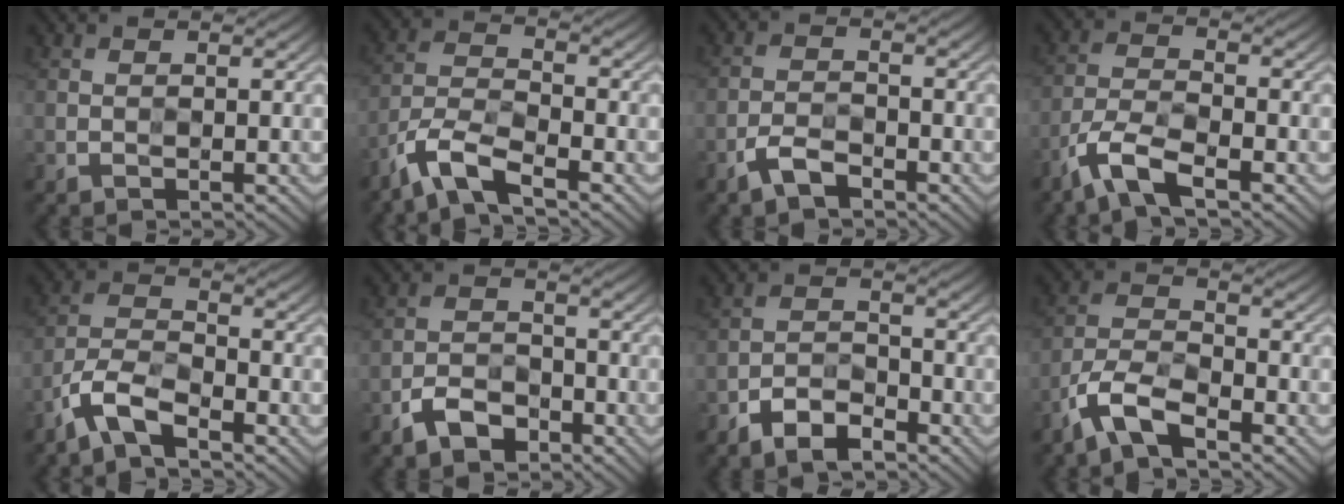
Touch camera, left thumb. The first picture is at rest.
{"total": 6.8, "force": [-5.1, 1.7, 4.2], "torque": [-0.091, -0.003, -0.114]}
{"total": 3.5, "force": [-2.5, 1.4, 2.1], "torque": [-0.043, 0.002, -0.056]}
{"total": 6.3, "force": [-4.4, 1.7, 4.2], "torque": [-0.093, -0.003, -0.099]}
{"total": 6.3, "force": [-4.5, 2.0, 3.9], "torque": [-0.085, -0.001, -0.103]}
{"total": 4.5, "force": [-3.1, 2.4, 2.3], "torque": [-0.042, -0.001, -0.068]}
{"total": 5.4, "force": [-3.8, 2.5, 2.9], "torque": [-0.048, 0.000, -0.077]}
{"total": 6.9, "force": [-4.8, 2.3, 4.5], "torque": [-0.095, -0.001, -0.108]}